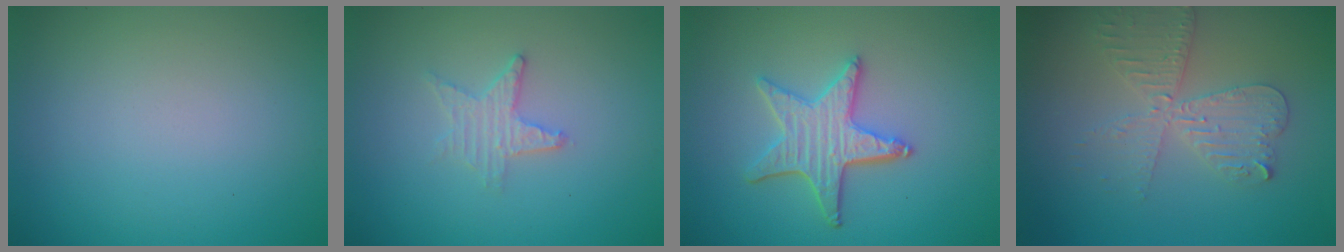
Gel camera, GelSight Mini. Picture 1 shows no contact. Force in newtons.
{"total": 2.1, "press": 2.0, "slide": 0.4}
{"total": 4.3, "press": 3.6, "slide": 2.2}
{"total": 4.1, "press": 3.5, "slide": 2.0}